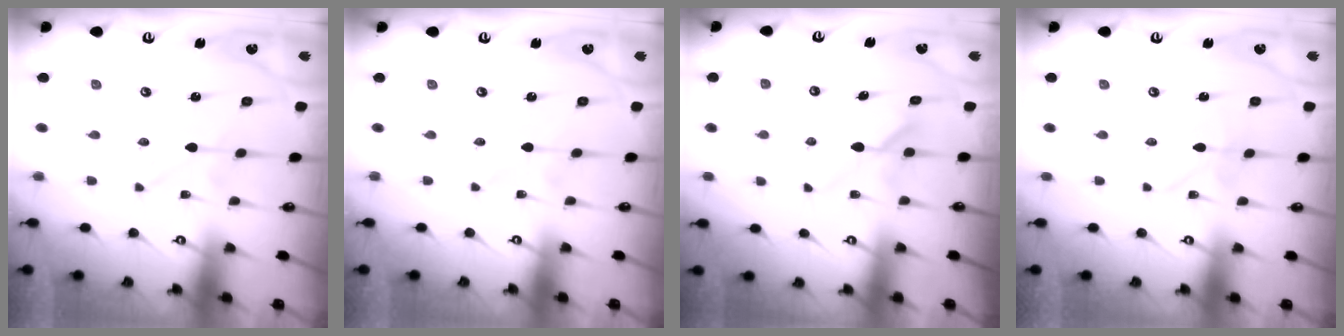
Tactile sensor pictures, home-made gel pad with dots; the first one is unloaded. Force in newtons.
{"total": 0.0}
{"total": 6.7, "press": 6.7, "slide": 0.2}
{"total": 3.6, "press": 3.6, "slide": 0.2}